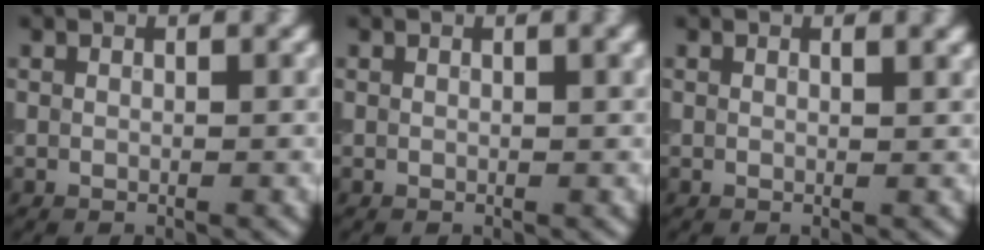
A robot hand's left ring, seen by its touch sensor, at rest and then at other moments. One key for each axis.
{"total": 1.1, "fx": 0.5, "fy": 0.3, "fz": 1.0, "tx": -0.010, "ty": 0.005, "tz": 0.006}
{"total": 1.1, "fx": 0.7, "fy": 0.3, "fz": 0.7, "tx": -0.005, "ty": 0.003, "tz": 0.010}